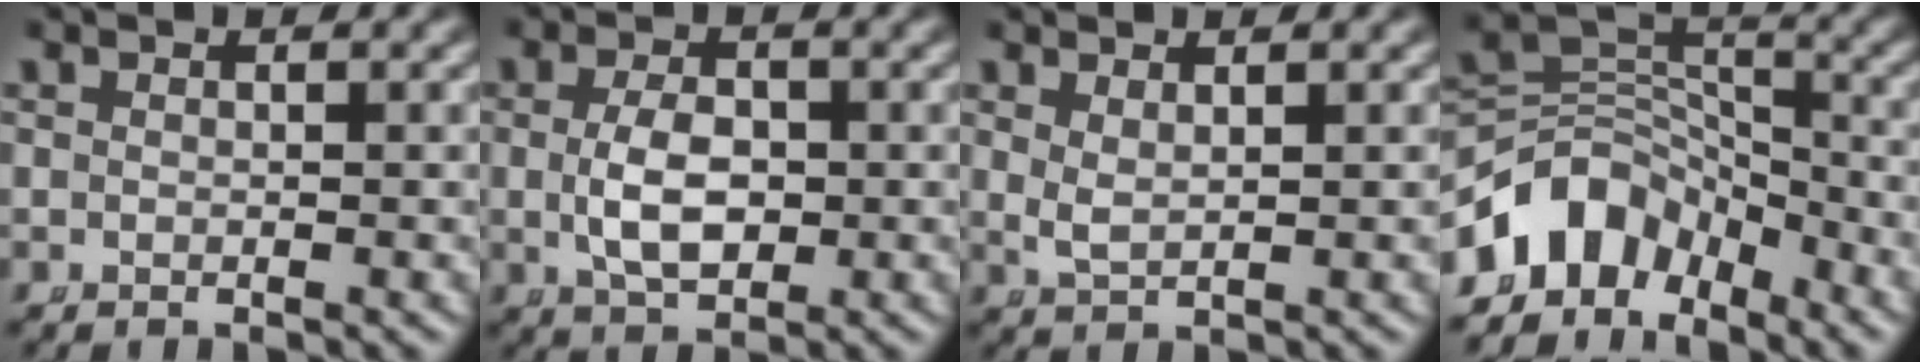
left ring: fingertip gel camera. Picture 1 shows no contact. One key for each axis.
{"total": 4.0, "fx": -0.4, "fy": 2.2, "fz": 3.3, "tx": -0.066, "ty": -0.014, "tz": 0.005}
{"total": 1.5, "fx": 1.0, "fy": 0.5, "fz": 1.0, "tx": -0.032, "ty": -0.013, "tz": 0.033}
{"total": 10.2, "fx": -3.8, "fy": 7.9, "fz": 5.0, "tx": -0.089, "ty": -0.016, "tz": -0.069}